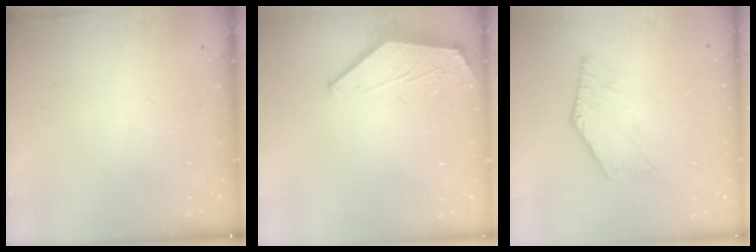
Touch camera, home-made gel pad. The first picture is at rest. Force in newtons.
{"total": 1.5, "press": 1.5, "slide": 0.4}
{"total": 4.9, "press": 4.8, "slide": 0.9}